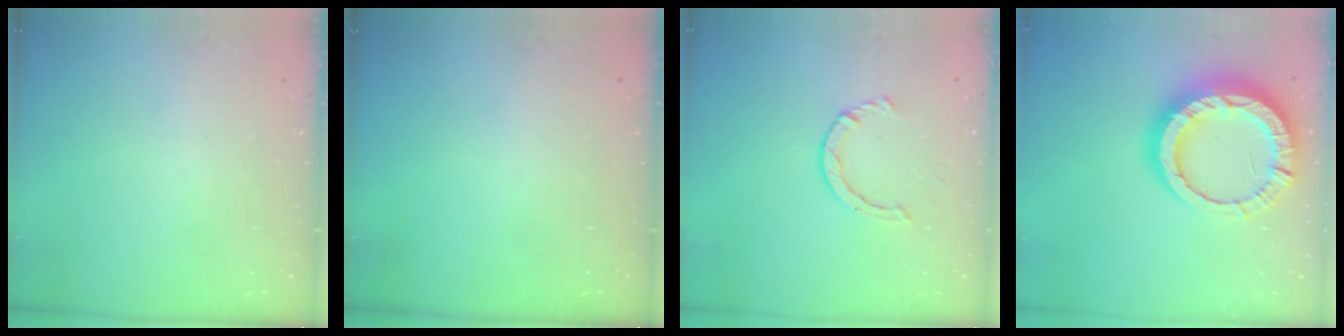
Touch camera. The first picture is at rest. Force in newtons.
{"total": 0.0}
{"total": 2.9, "press": 2.9, "slide": 0.4}
{"total": 17.4, "press": 17.3, "slide": 1.8}